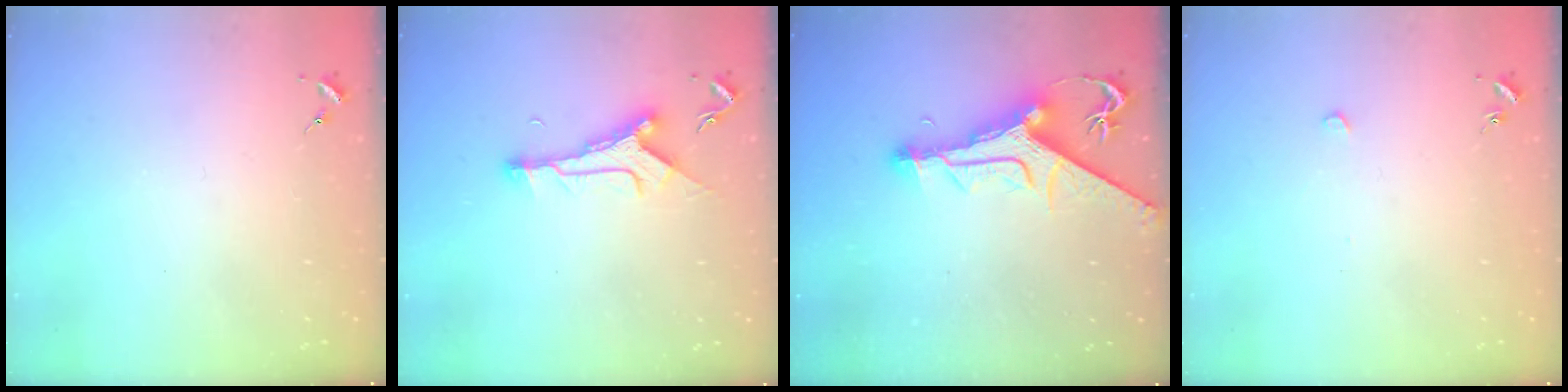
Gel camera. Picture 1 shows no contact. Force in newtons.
{"total": 10.1, "press": 10.1, "slide": 0.8}
{"total": 13.6, "press": 13.5, "slide": 1.7}
{"total": 3.0, "press": 2.9, "slide": 0.4}